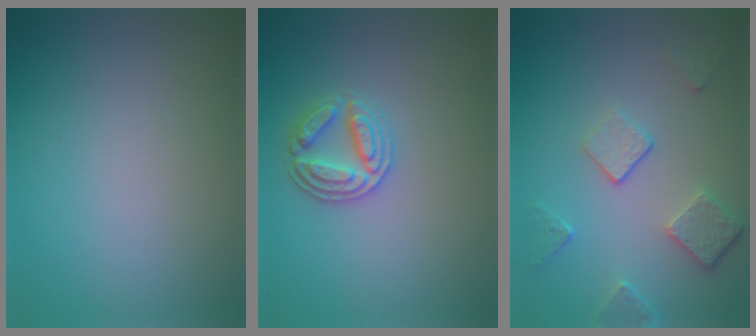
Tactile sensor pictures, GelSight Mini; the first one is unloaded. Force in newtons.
{"total": 2.9, "press": 2.9, "slide": 0.5}
{"total": 3.7, "press": 2.9, "slide": 2.3}